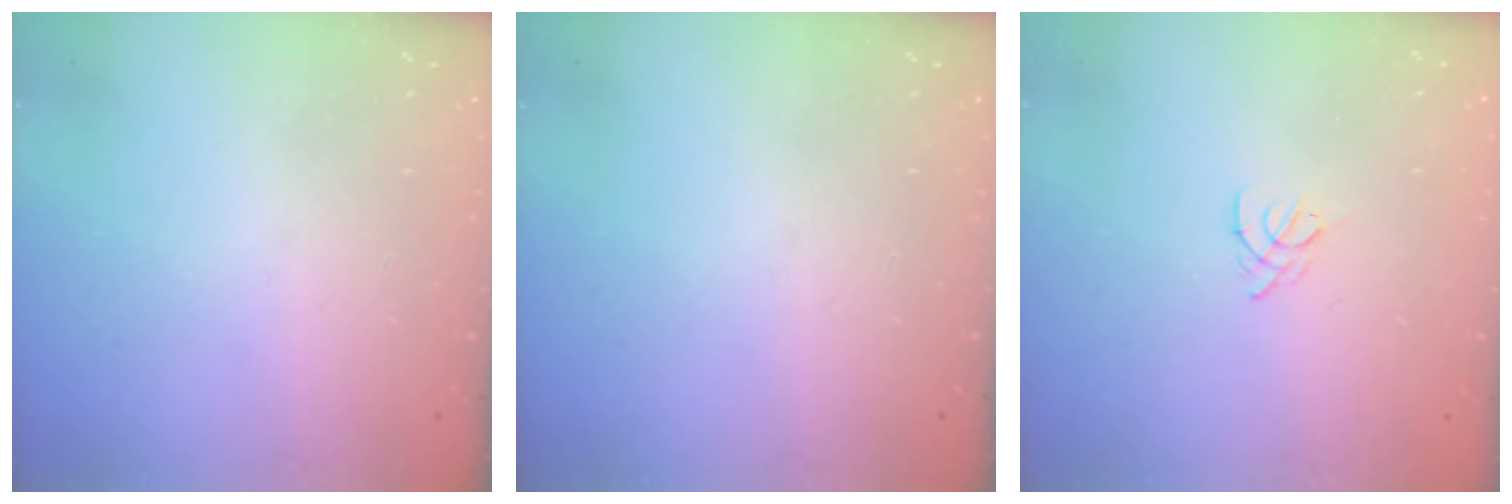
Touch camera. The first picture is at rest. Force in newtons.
{"total": 0.0}
{"total": 2.5, "press": 2.4, "slide": 0.6}